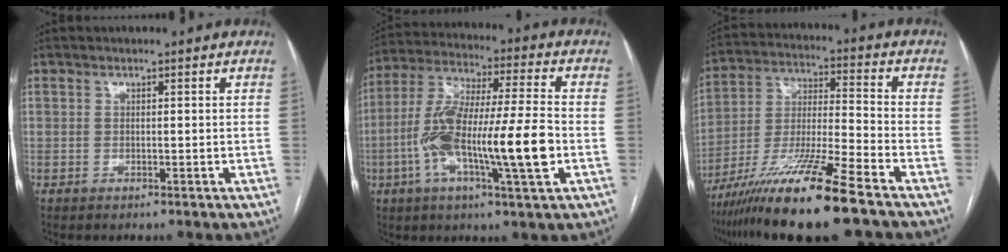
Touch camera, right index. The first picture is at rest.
{"total": 17.7, "force": [-4.3, 1.6, 17.2], "torque": [-0.328, 0.000, -0.077]}
{"total": 16.8, "force": [-11.7, -0.5, 12.0], "torque": [-0.245, -0.036, -0.215]}